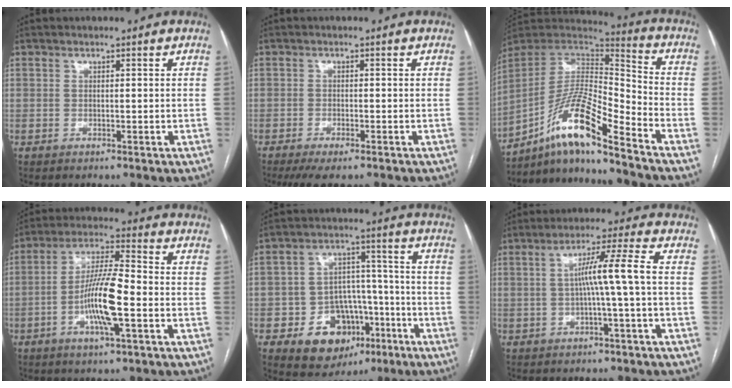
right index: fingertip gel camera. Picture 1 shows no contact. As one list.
[{"total": 5.6, "force": [-4.4, 1.1, 3.3], "torque": [-0.047, -0.010, -0.066]}, {"total": 15.6, "force": [-10.9, 0.9, 11.1], "torque": [-0.212, 0.013, -0.194]}, {"total": 11.3, "force": [-3.2, 1.2, 10.8], "torque": [-0.208, 0.001, -0.062]}, {"total": 12.2, "force": [-5.6, 9.3, 5.6], "torque": [-0.069, 0.034, -0.070]}, {"total": 6.7, "force": [-0.4, -1.2, 6.6], "torque": [-0.113, 0.019, -0.003]}]